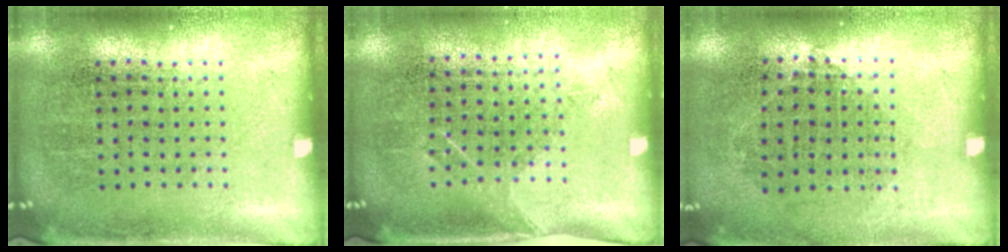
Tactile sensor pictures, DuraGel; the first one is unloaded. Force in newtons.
{"total": 1.2, "press": 0.9, "slide": 0.7}
{"total": 0.9, "press": 0.8, "slide": 0.5}